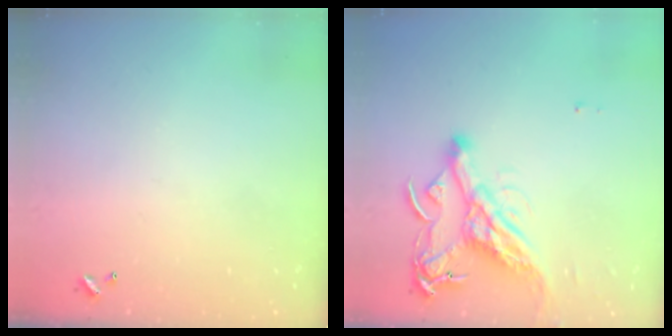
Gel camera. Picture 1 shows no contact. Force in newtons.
{"total": 10.7, "press": 10.6, "slide": 1.6}